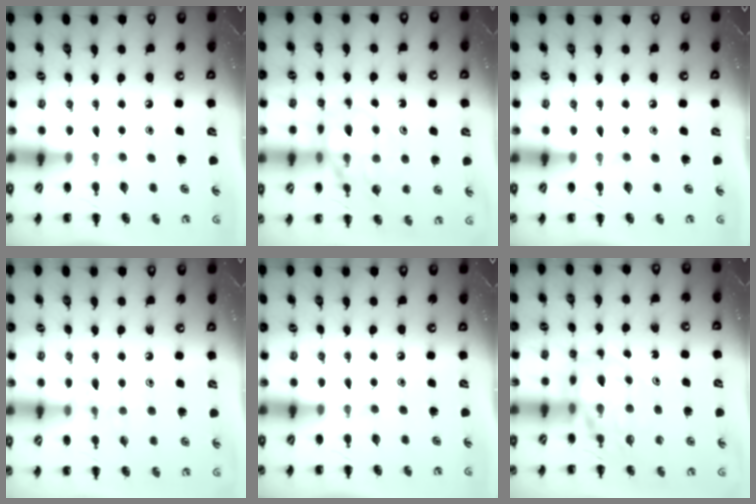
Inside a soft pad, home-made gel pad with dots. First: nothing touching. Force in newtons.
{"total": 12.2, "press": 11.9, "slide": 2.7}
{"total": 0.0}
{"total": 8.0, "press": 7.9, "slide": 1.4}
{"total": 0.0}
{"total": 10.6, "press": 10.0, "slide": 3.6}